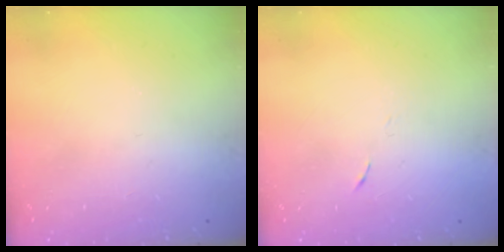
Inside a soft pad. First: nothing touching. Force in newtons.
{"total": 4.0, "press": 3.6, "slide": 1.7}